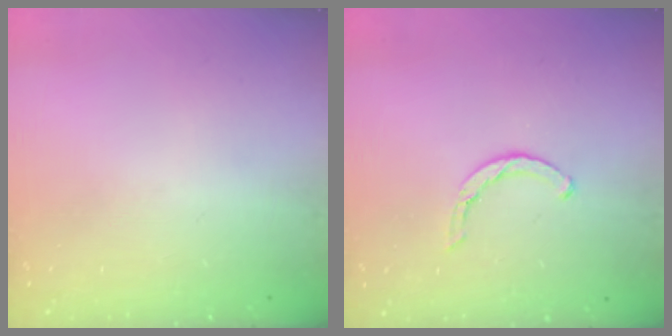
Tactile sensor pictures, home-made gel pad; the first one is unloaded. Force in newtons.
{"total": 3.6, "press": 3.5, "slide": 0.8}